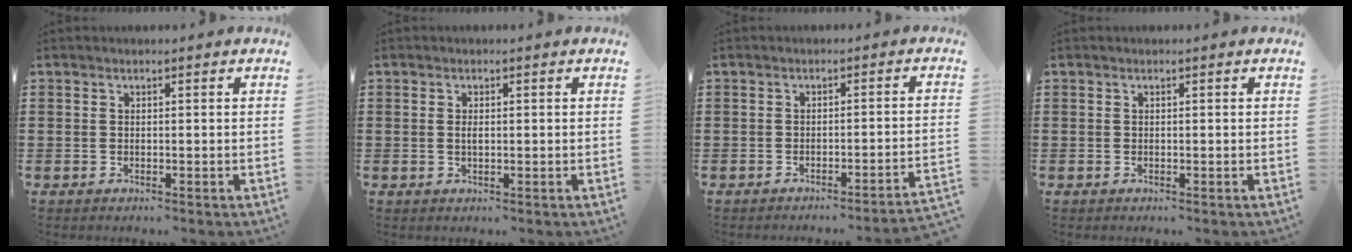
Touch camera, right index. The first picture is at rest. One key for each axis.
{"total": 1.3, "fx": 0.1, "fy": 0.5, "fz": 1.2, "tx": -0.024, "ty": 0.003, "tz": 0.000}
{"total": 2.0, "fx": -1.7, "fy": -0.4, "fz": 0.9, "tx": -0.016, "ty": -0.002, "tz": -0.036}
{"total": 0.0}